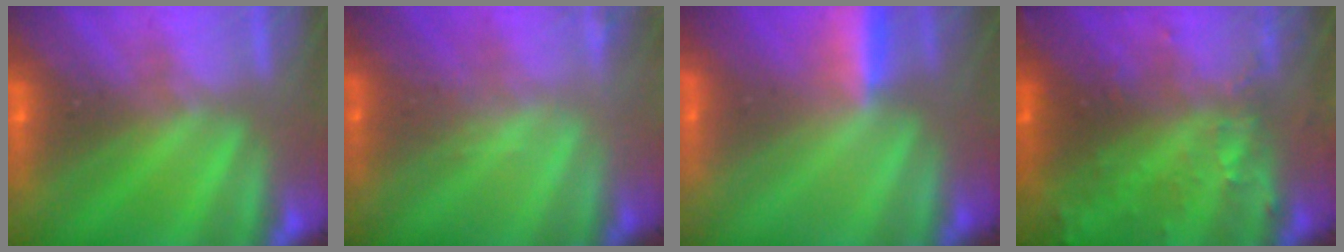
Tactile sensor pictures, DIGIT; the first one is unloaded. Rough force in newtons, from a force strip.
{"total": 1.9}
{"total": 2.9}
{"total": 6.7}